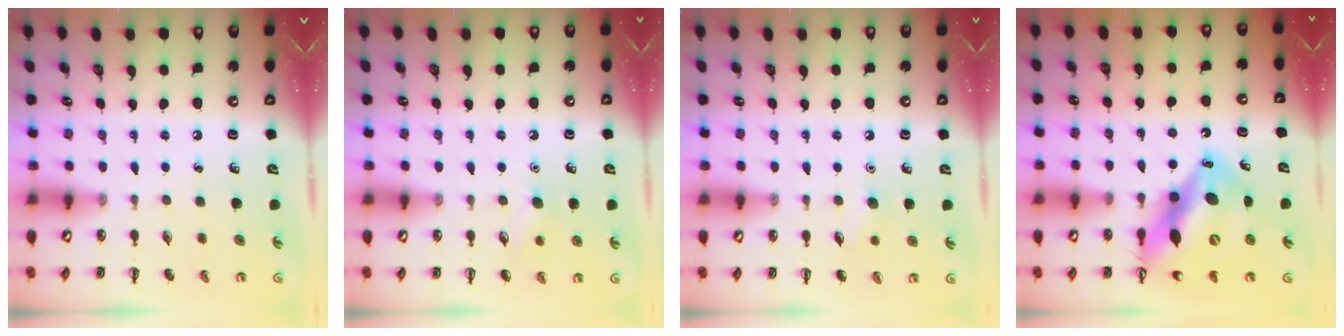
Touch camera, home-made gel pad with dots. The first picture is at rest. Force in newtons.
{"total": 7.2, "press": 7.0, "slide": 1.5}
{"total": 6.3, "press": 6.0, "slide": 1.9}
{"total": 17.2, "press": 16.3, "slide": 5.5}